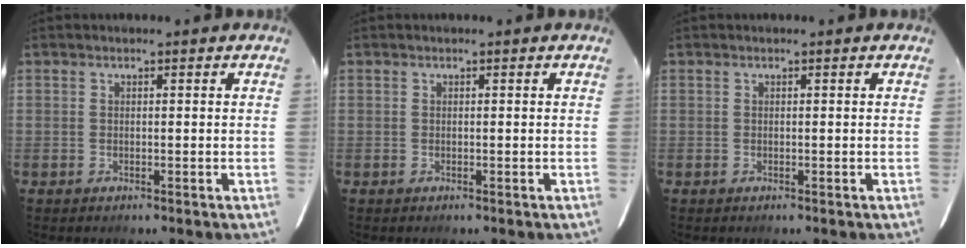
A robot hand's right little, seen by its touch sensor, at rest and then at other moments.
{"total": 0.0}
{"total": 0.0}